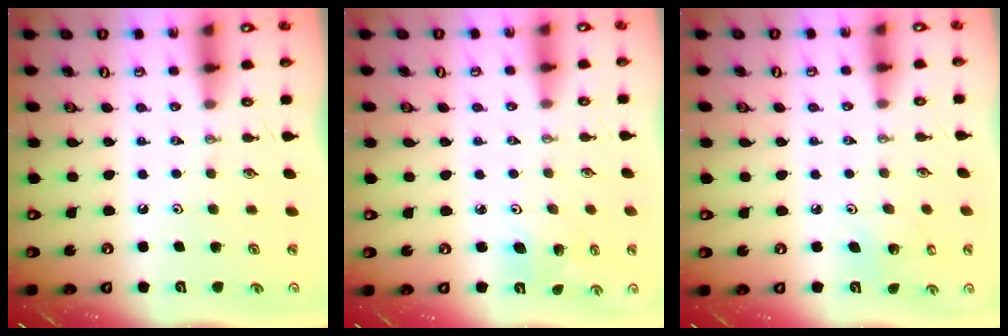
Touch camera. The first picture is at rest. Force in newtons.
{"total": 3.8, "press": 3.5, "slide": 1.5}
{"total": 3.1, "press": 3.1, "slide": 0.2}